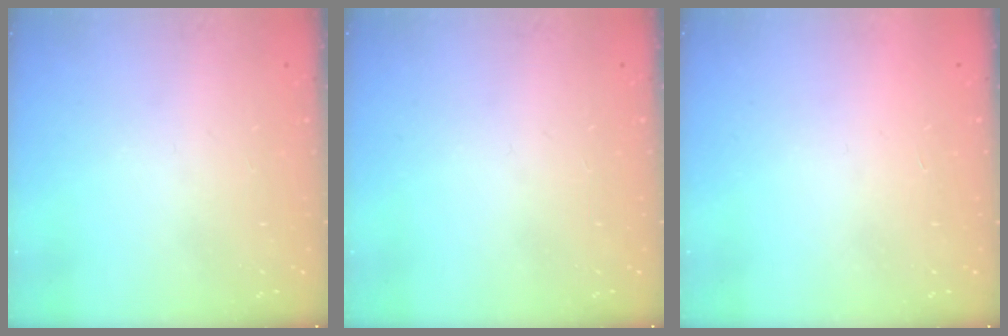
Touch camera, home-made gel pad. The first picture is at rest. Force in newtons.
{"total": 0.0}
{"total": 1.7, "press": 1.7, "slide": 0.1}